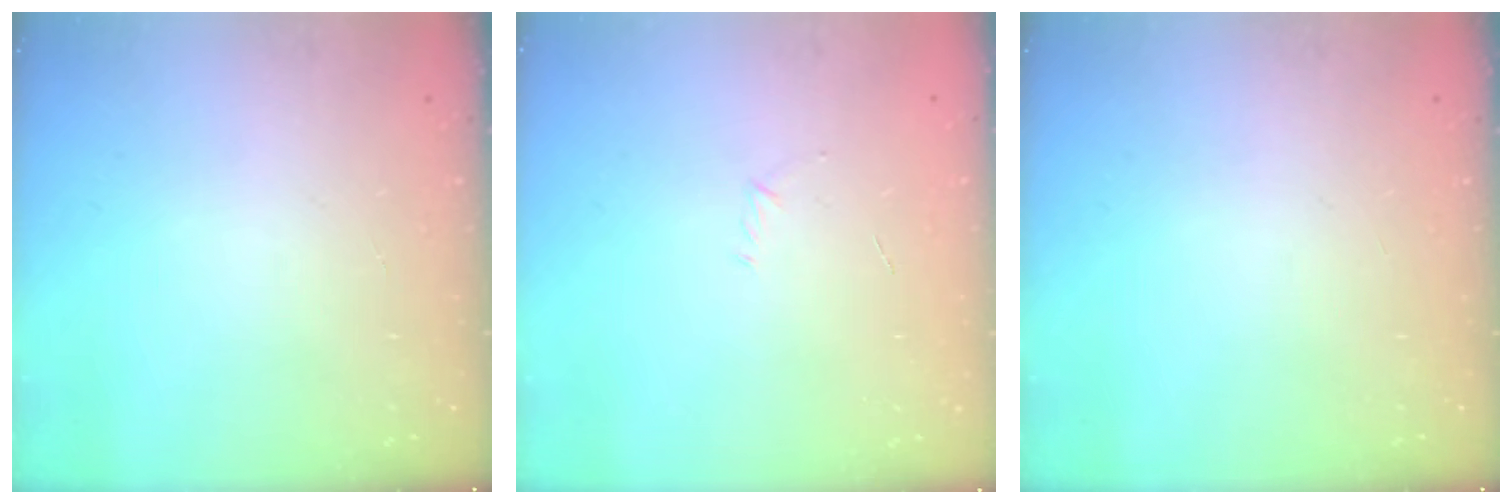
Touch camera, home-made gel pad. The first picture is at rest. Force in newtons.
{"total": 2.7, "press": 2.6, "slide": 0.7}
{"total": 0.0}